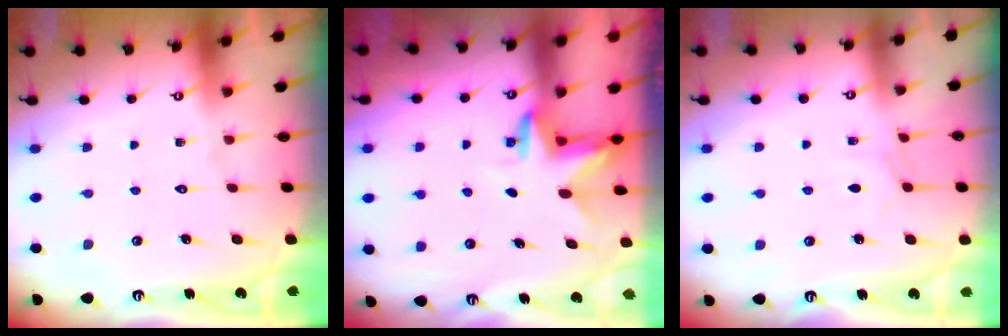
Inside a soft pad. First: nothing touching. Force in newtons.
{"total": 3.4, "press": 3.4, "slide": 0.2}
{"total": 4.0, "press": 3.9, "slide": 0.6}